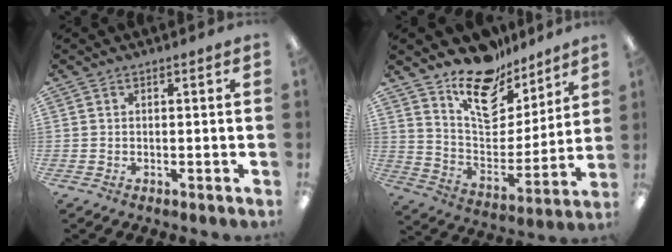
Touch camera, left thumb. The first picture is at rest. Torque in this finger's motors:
{"motor_torque": [0.24, 0.26, 1.07, -1.70, 0.06]}